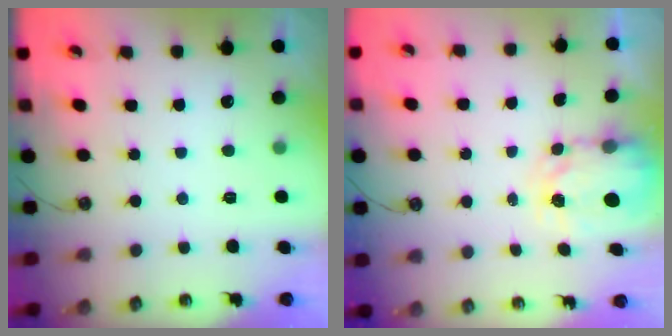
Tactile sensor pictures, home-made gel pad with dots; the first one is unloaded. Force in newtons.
{"total": 4.0, "press": 4.0, "slide": 0.2}